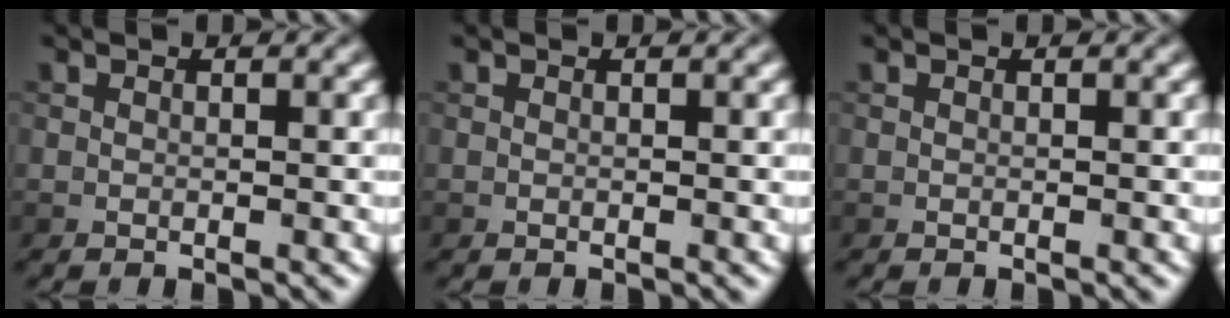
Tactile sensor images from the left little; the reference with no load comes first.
{"total": 0.0}
{"total": 0.0}